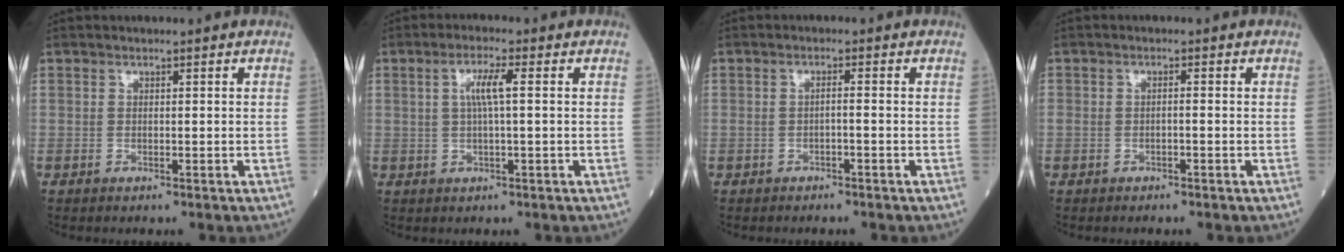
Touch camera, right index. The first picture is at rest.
{"total": 4.0, "force": [0.7, 0.1, 3.9], "torque": [-0.076, 0.006, 0.013]}
{"total": 1.4, "force": [-0.5, 0.1, 1.3], "torque": [-0.024, 0.005, -0.009]}
{"total": 1.1, "force": [-0.4, 0.3, 1.0], "torque": [-0.020, 0.009, -0.006]}